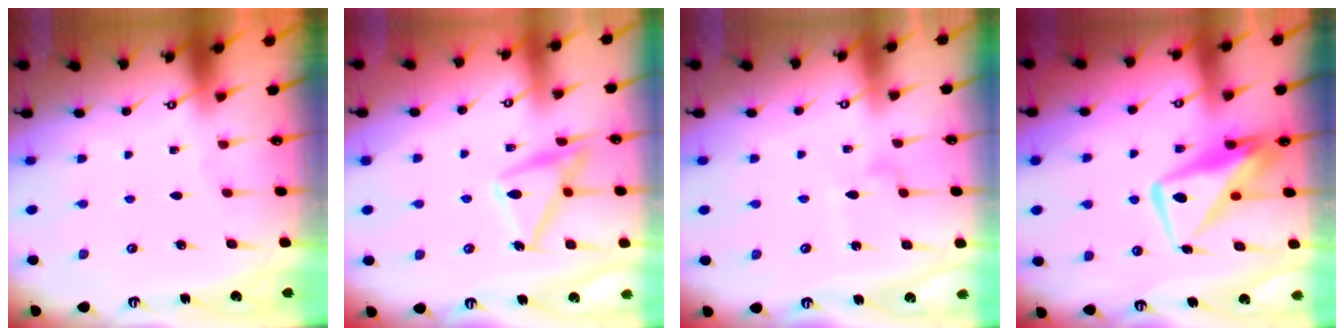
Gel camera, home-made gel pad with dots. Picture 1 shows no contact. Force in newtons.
{"total": 16.6, "press": 16.6, "slide": 0.9}
{"total": 5.7, "press": 5.7, "slide": 0.4}
{"total": 11.9, "press": 11.9, "slide": 0.8}